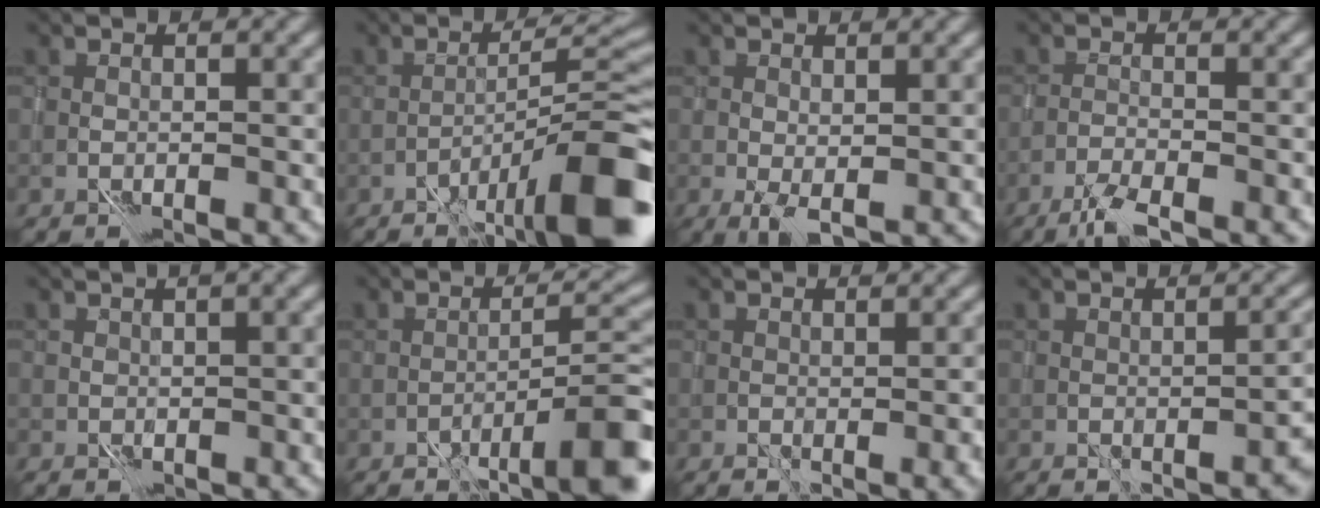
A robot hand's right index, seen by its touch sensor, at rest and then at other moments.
{"total": 9.1, "force": [-4.2, 1.8, 7.9], "torque": [-0.111, 0.024, -0.062]}
{"total": 1.3, "force": [0.6, 0.2, 1.2], "torque": [-0.024, 0.002, 0.013]}
{"total": 2.7, "force": [-1.9, 0.2, 1.9], "torque": [-0.036, 0.008, -0.040]}
{"total": 1.8, "force": [0.6, 0.9, 1.4], "torque": [-0.013, 0.013, 0.014]}
{"total": 6.4, "force": [-2.8, 1.5, 5.5], "torque": [-0.069, 0.015, -0.037]}
{"total": 2.2, "force": [0.4, 0.5, 2.1], "torque": [-0.028, -0.001, 0.020]}
{"total": 1.9, "force": [-0.4, 0.3, 1.9], "torque": [-0.019, 0.011, 0.003]}